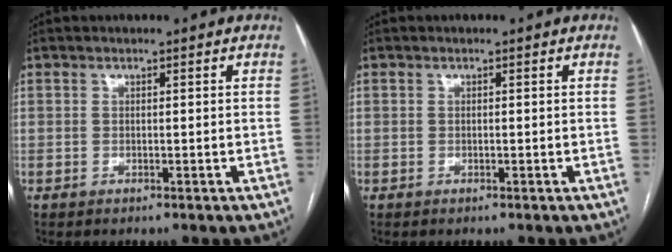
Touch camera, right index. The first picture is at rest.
{"total": 0.0}